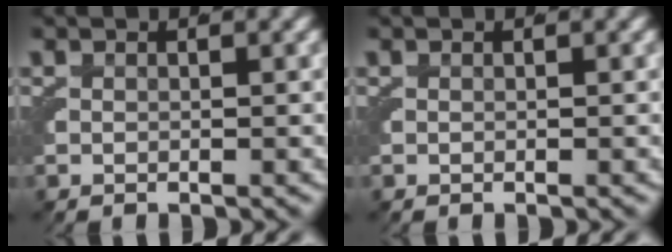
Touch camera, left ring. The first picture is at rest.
{"total": 0.0}